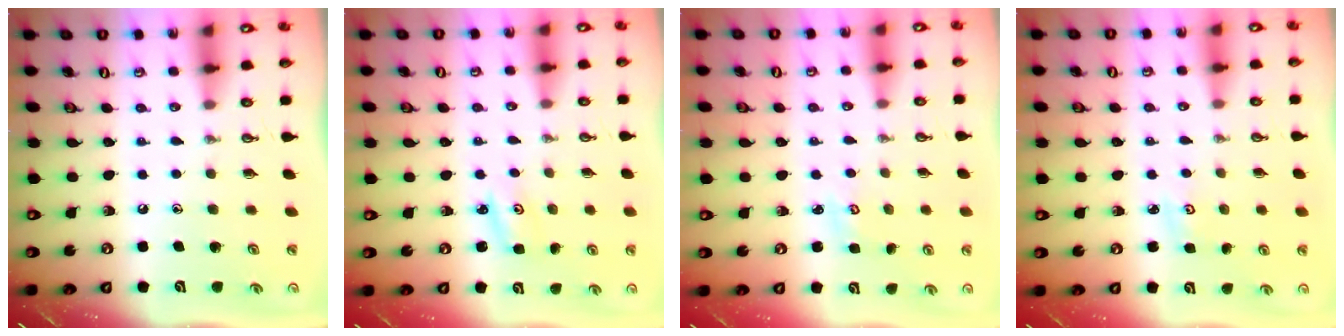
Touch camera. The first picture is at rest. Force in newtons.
{"total": 3.4, "press": 3.4, "slide": 0.4}
{"total": 2.5, "press": 2.5, "slide": 0.2}
{"total": 2.5, "press": 2.4, "slide": 0.4}